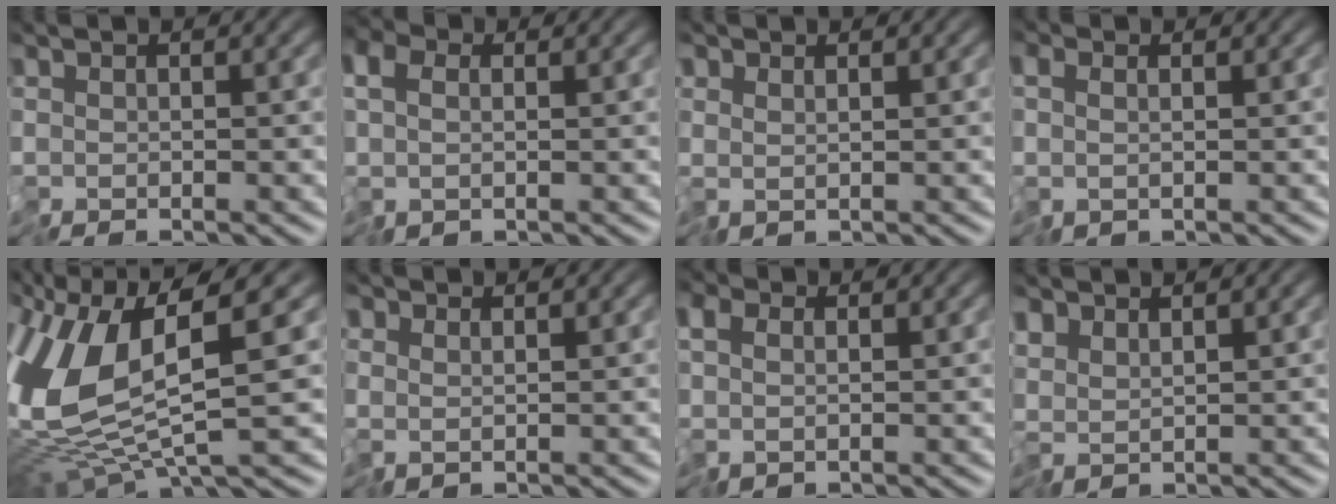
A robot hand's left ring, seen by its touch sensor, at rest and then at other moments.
{"total": 2.8, "force": [0.5, 2.0, 1.9], "torque": [-0.053, 0.006, 0.003]}
{"total": 0.7, "force": [0.7, 0.1, -0.1], "torque": [0.004, 0.002, 0.015]}
{"total": 1.1, "force": [0.2, 0.7, 0.9], "torque": [-0.021, 0.002, 0.002]}
{"total": 10.3, "force": [1.1, 3.3, 9.7], "torque": [-0.227, -0.006, 0.022]}
{"total": 0.8, "force": [0.7, 0.4, 0.0], "torque": [0.003, 0.003, 0.012]}
{"total": 1.9, "force": [0.5, 1.3, 1.3], "torque": [-0.034, 0.007, 0.007]}
{"total": 1.7, "force": [1.5, 0.5, 0.5], "torque": [-0.017, 0.004, 0.029]}